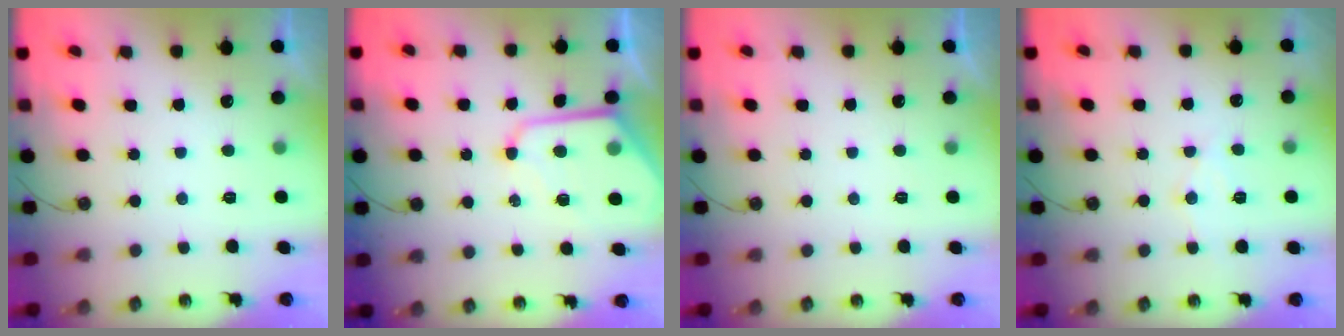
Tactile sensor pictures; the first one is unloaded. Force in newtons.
{"total": 10.4, "press": 10.4, "slide": 0.9}
{"total": 0.0}
{"total": 7.4, "press": 7.4, "slide": 0.5}